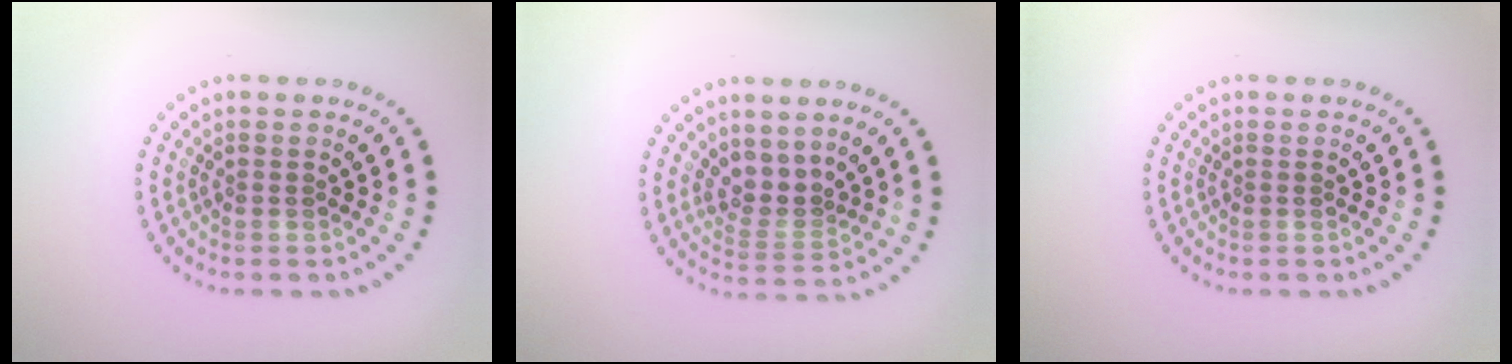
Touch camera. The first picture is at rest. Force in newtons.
{"total": 2.5, "press": 1.7, "slide": 1.9}
{"total": 0.0}